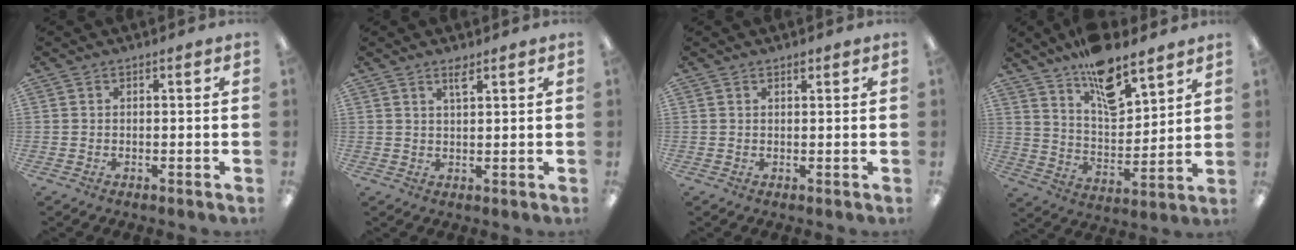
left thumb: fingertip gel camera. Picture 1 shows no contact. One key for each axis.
{"total": 2.8, "fx": 2.1, "fy": 0.7, "fz": 1.7, "tx": -0.032, "ty": 0.000, "tz": 0.035}
{"total": 1.2, "fx": 1.0, "fy": 0.5, "fz": 0.5, "tx": -0.003, "ty": -0.003, "tz": 0.016}
{"total": 14.0, "fx": 10.8, "fy": 5.5, "fz": 7.0, "tx": -0.106, "ty": -0.071, "tz": 0.191}